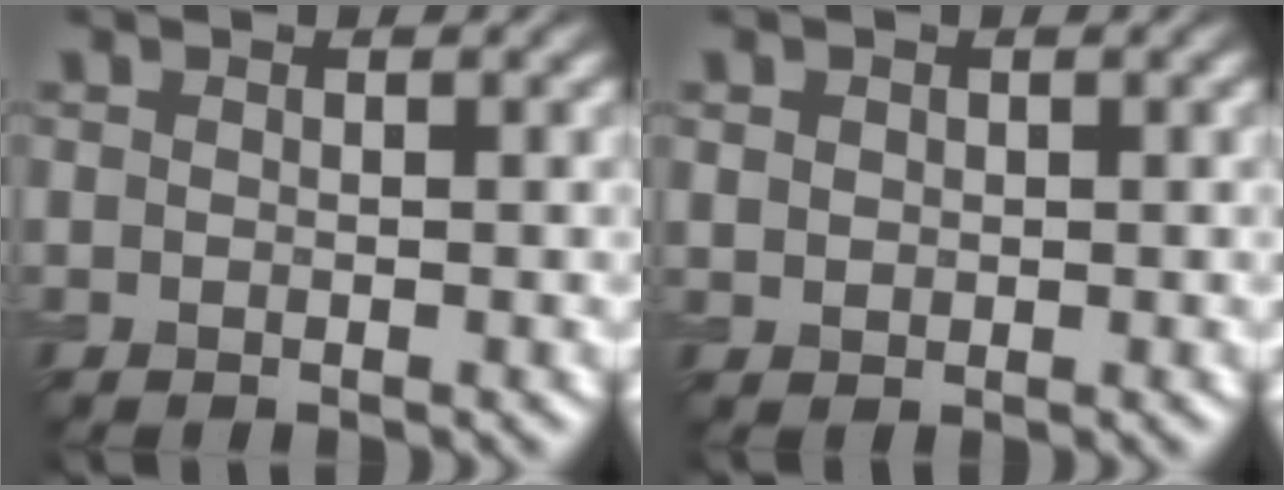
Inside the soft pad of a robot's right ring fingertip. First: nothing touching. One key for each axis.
{"total": 1.1, "fx": 0.4, "fy": 1.0, "fz": 0.4, "tx": -0.004, "ty": 0.000, "tz": 0.008}